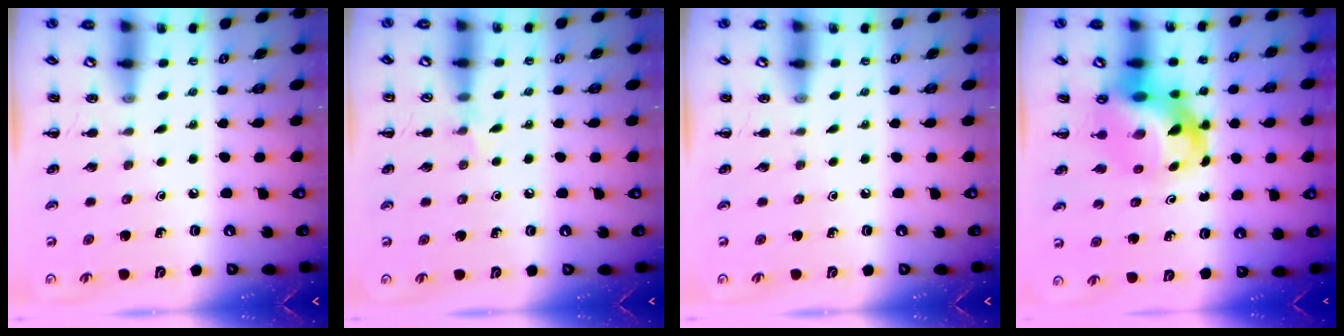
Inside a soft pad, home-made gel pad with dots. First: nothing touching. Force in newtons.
{"total": 3.8, "press": 3.6, "slide": 1.4}
{"total": 0.0}
{"total": 11.8, "press": 11.4, "slide": 3.1}